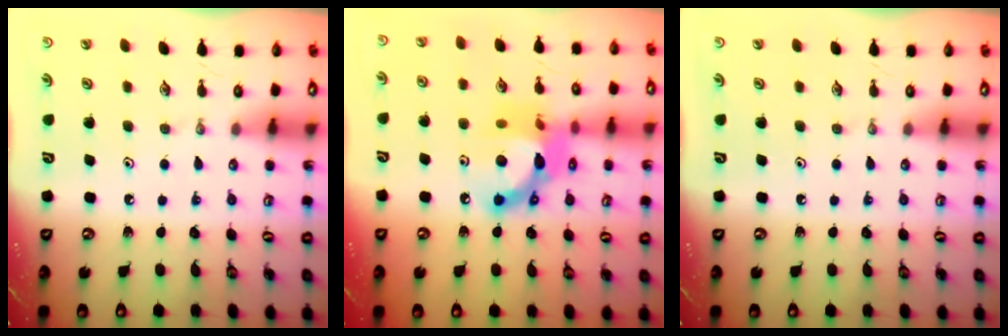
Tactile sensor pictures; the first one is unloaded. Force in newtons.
{"total": 15.1, "press": 15.1, "slide": 1.2}
{"total": 0.0}